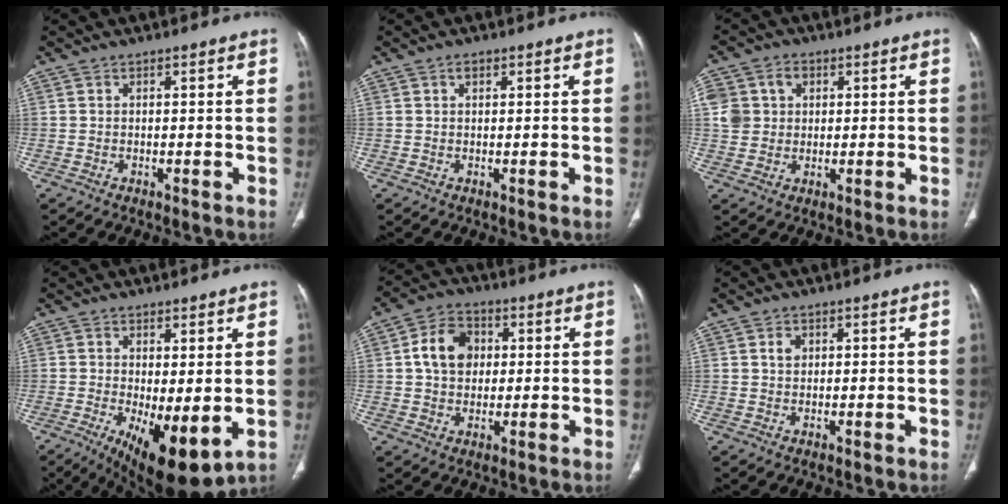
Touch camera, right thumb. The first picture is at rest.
{"total": 1.3, "force": [0.6, 0.7, 0.8], "torque": [-0.012, 0.002, 0.009]}
{"total": 7.6, "force": [1.9, 6.6, 3.4], "torque": [-0.050, 0.007, 0.040]}
{"total": 11.9, "force": [-2.5, 4.5, 10.7], "torque": [-0.166, -0.025, -0.023]}
{"total": 9.3, "force": [1.5, 7.2, 5.7], "torque": [-0.077, 0.010, 0.020]}
{"total": 1.9, "force": [0.6, 1.4, 1.0], "torque": [-0.012, -0.001, 0.010]}